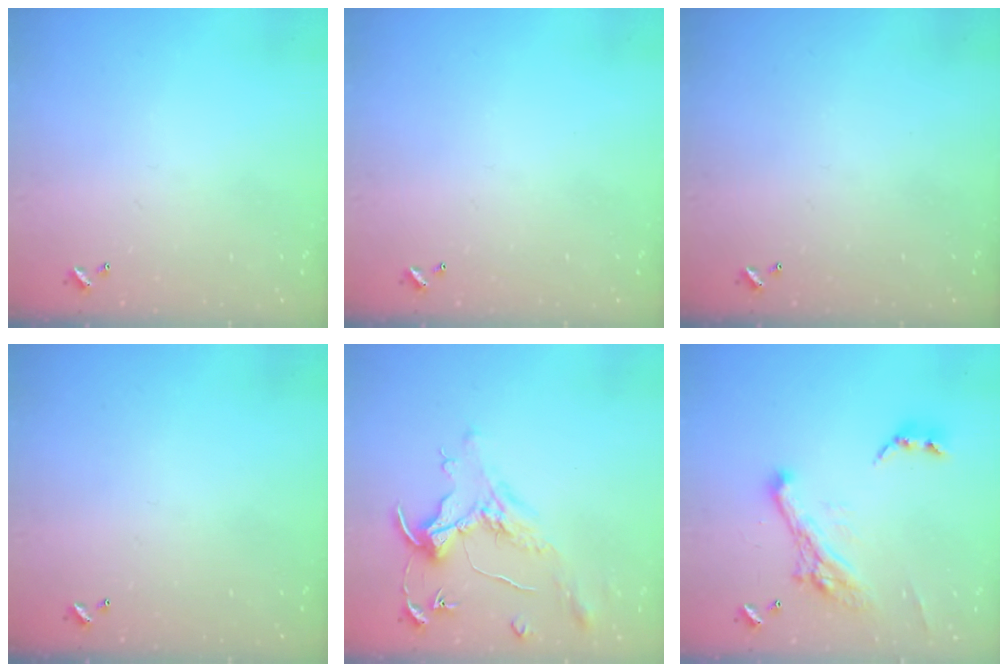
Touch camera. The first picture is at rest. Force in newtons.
{"total": 0.0}
{"total": 0.0}
{"total": 0.0}
{"total": 1.5, "press": 1.3, "slide": 0.7}
{"total": 9.3, "press": 9.2, "slide": 1.2}